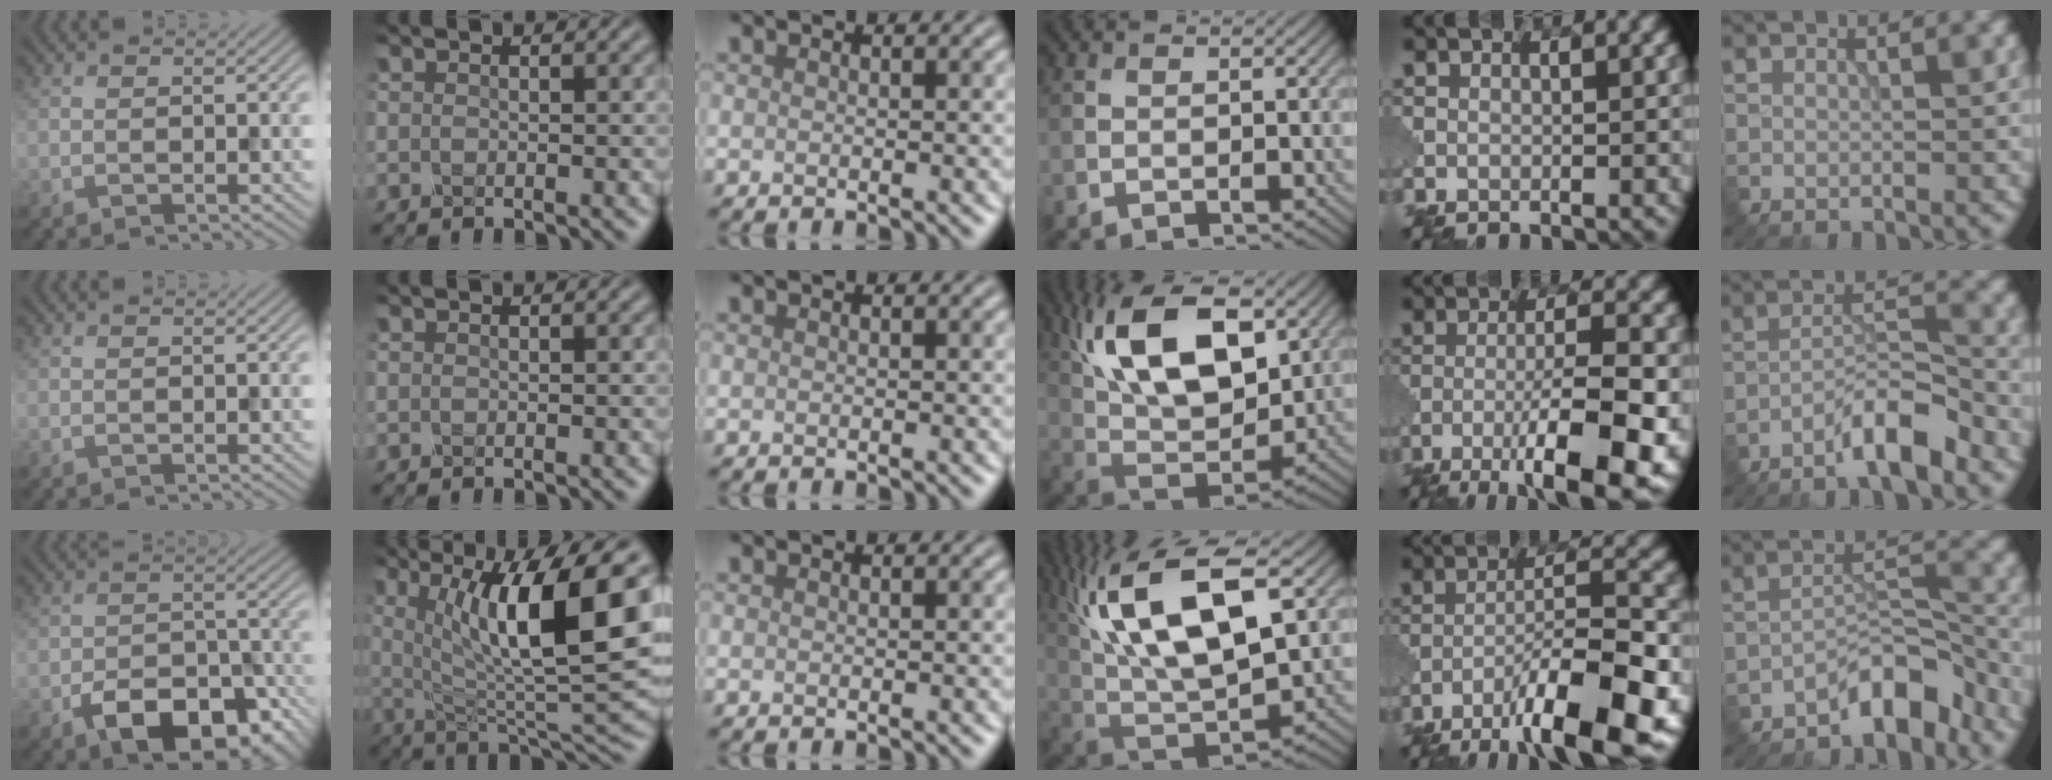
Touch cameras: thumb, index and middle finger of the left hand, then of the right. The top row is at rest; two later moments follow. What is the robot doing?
{"motion": "disassemble", "object": "glue stick"}